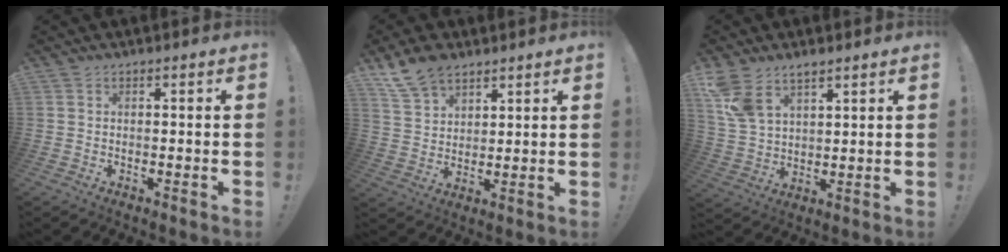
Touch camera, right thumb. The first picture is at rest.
{"total": 10.0, "force": [7.3, 5.5, 4.1], "torque": [-0.077, -0.035, 0.145]}
{"total": 8.4, "force": [5.9, 4.3, 4.1], "torque": [-0.094, -0.018, 0.121]}